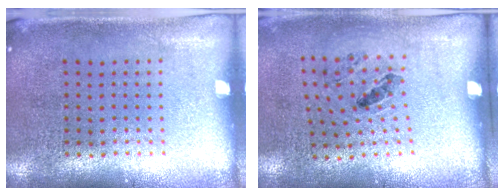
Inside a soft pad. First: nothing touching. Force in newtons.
{"total": 1.2, "press": 0.7, "slide": 0.9}